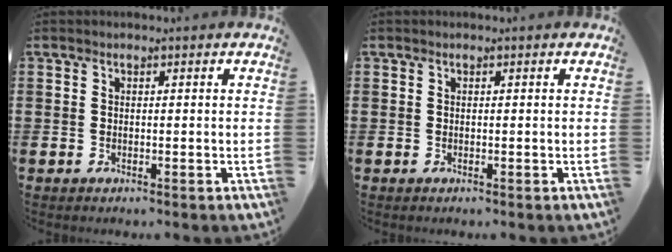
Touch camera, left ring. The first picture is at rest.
{"total": 0.0}